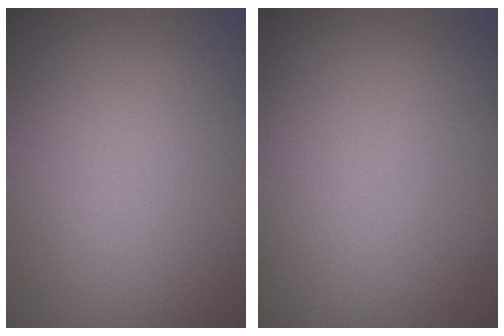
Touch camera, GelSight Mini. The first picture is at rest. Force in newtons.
{"total": 0.0}